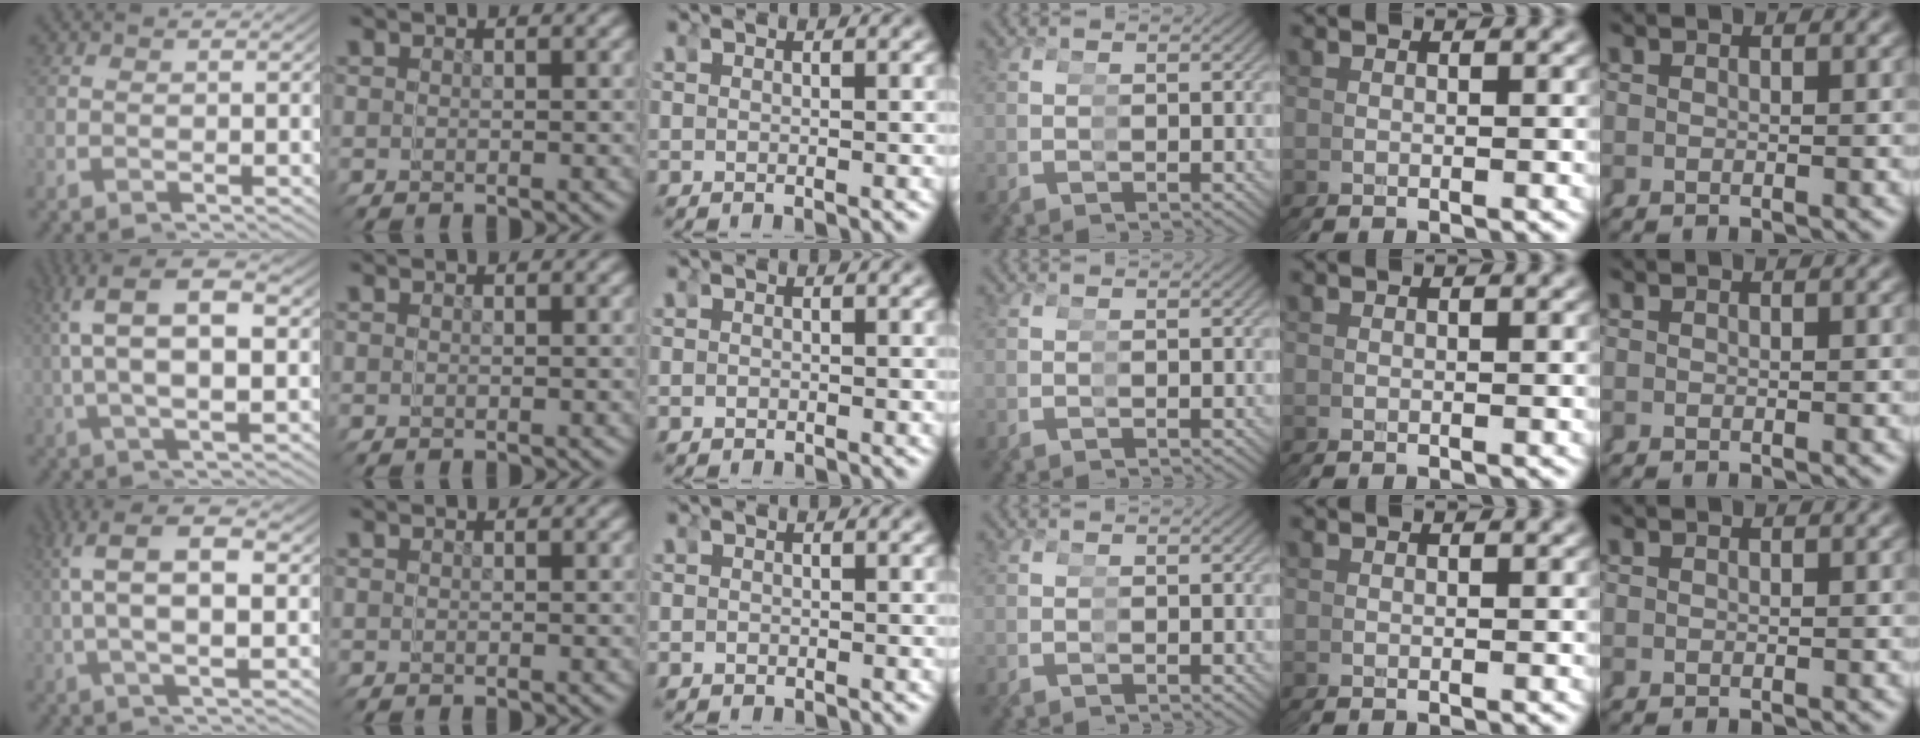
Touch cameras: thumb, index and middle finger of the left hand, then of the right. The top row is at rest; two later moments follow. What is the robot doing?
{"motion": "grasp_and_lifting", "object": "bandage"}